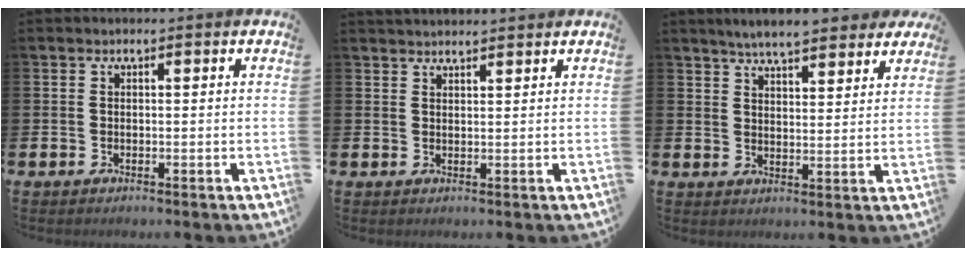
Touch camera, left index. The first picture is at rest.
{"total": 2.1, "force": [2.1, 0.2, 0.1], "torque": [0.001, -0.009, 0.037]}
{"total": 5.8, "force": [5.6, 0.8, 1.5], "torque": [-0.031, -0.030, 0.096]}